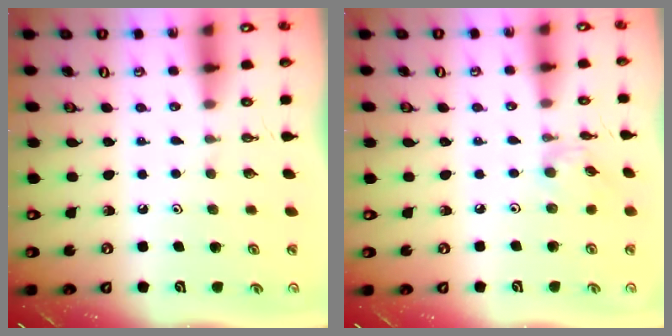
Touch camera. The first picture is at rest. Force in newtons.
{"total": 1.6, "press": 1.5, "slide": 0.3}